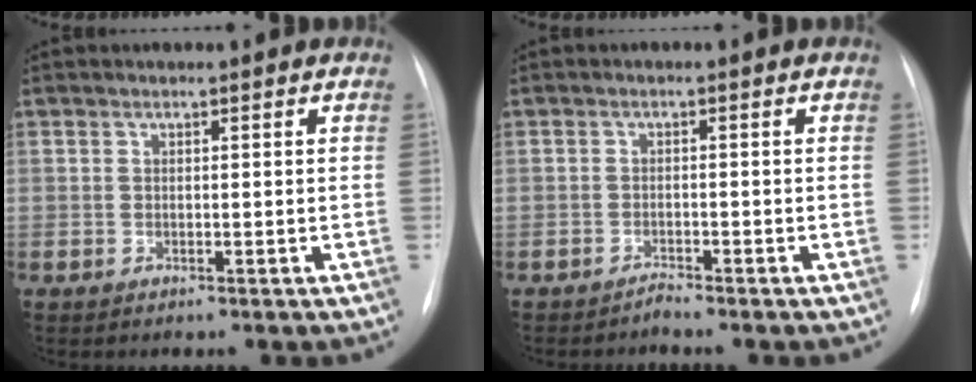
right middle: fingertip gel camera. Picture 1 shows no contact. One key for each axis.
{"total": 1.3, "fx": -1.2, "fy": -0.3, "fz": -0.1, "tx": 0.008, "ty": -0.004, "tz": -0.019}